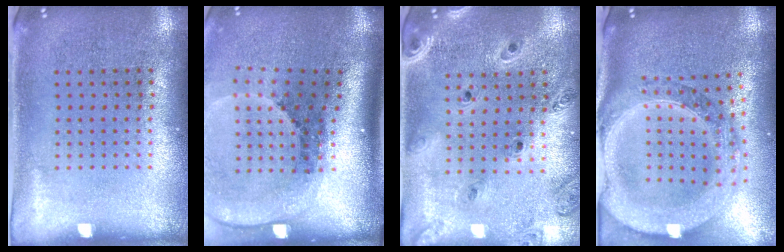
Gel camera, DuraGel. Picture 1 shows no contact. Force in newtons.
{"total": 2.7, "press": 1.9, "slide": 2.0}
{"total": 1.3, "press": 1.3, "slide": 0.2}
{"total": 3.5, "press": 2.8, "slide": 2.0}